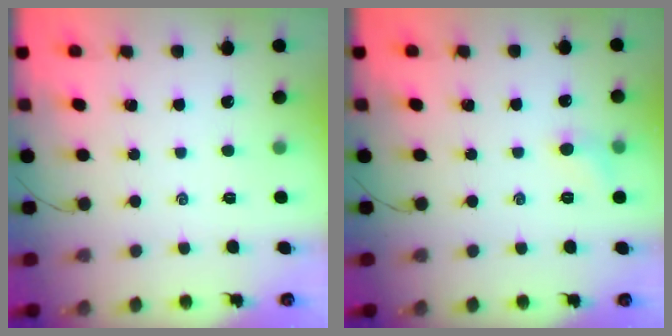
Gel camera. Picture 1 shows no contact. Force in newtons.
{"total": 5.8, "press": 5.5, "slide": 1.7}